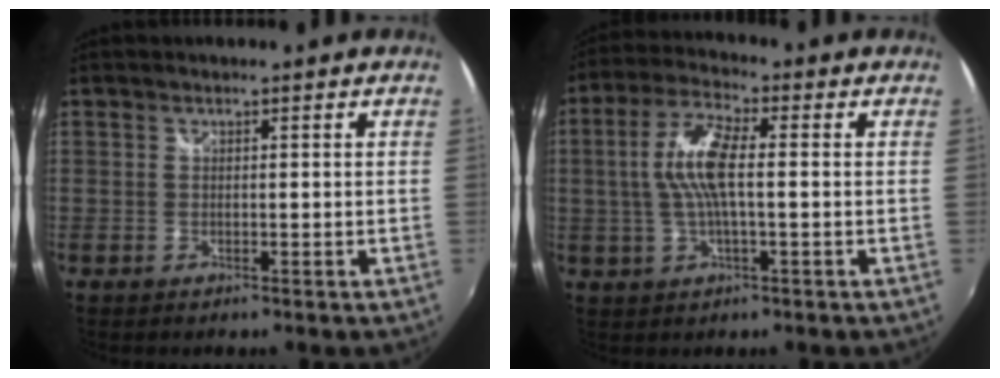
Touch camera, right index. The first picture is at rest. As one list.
[{"total": 9.3, "force": [0.3, 2.6, 8.9], "torque": [-0.180, 0.008, 0.006]}]